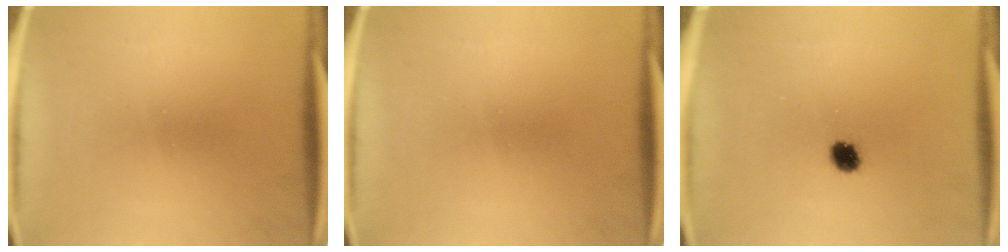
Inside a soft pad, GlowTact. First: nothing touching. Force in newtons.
{"total": 0.0}
{"total": 3.4}